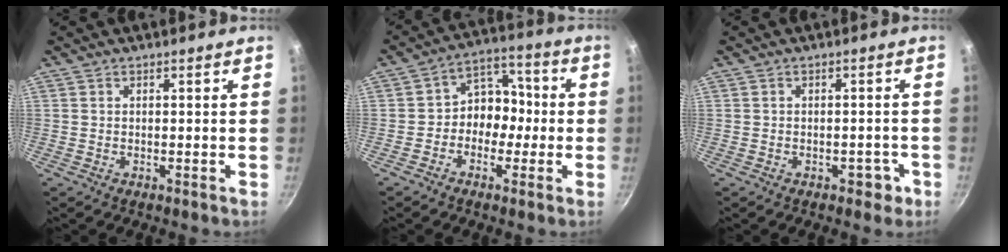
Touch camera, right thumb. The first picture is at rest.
{"total": 9.2, "force": [-1.2, 7.1, 5.7], "torque": [-0.041, 0.041, -0.034]}
{"total": 2.9, "force": [-1.5, 1.9, 1.5], "torque": [-0.003, 0.013, -0.017]}